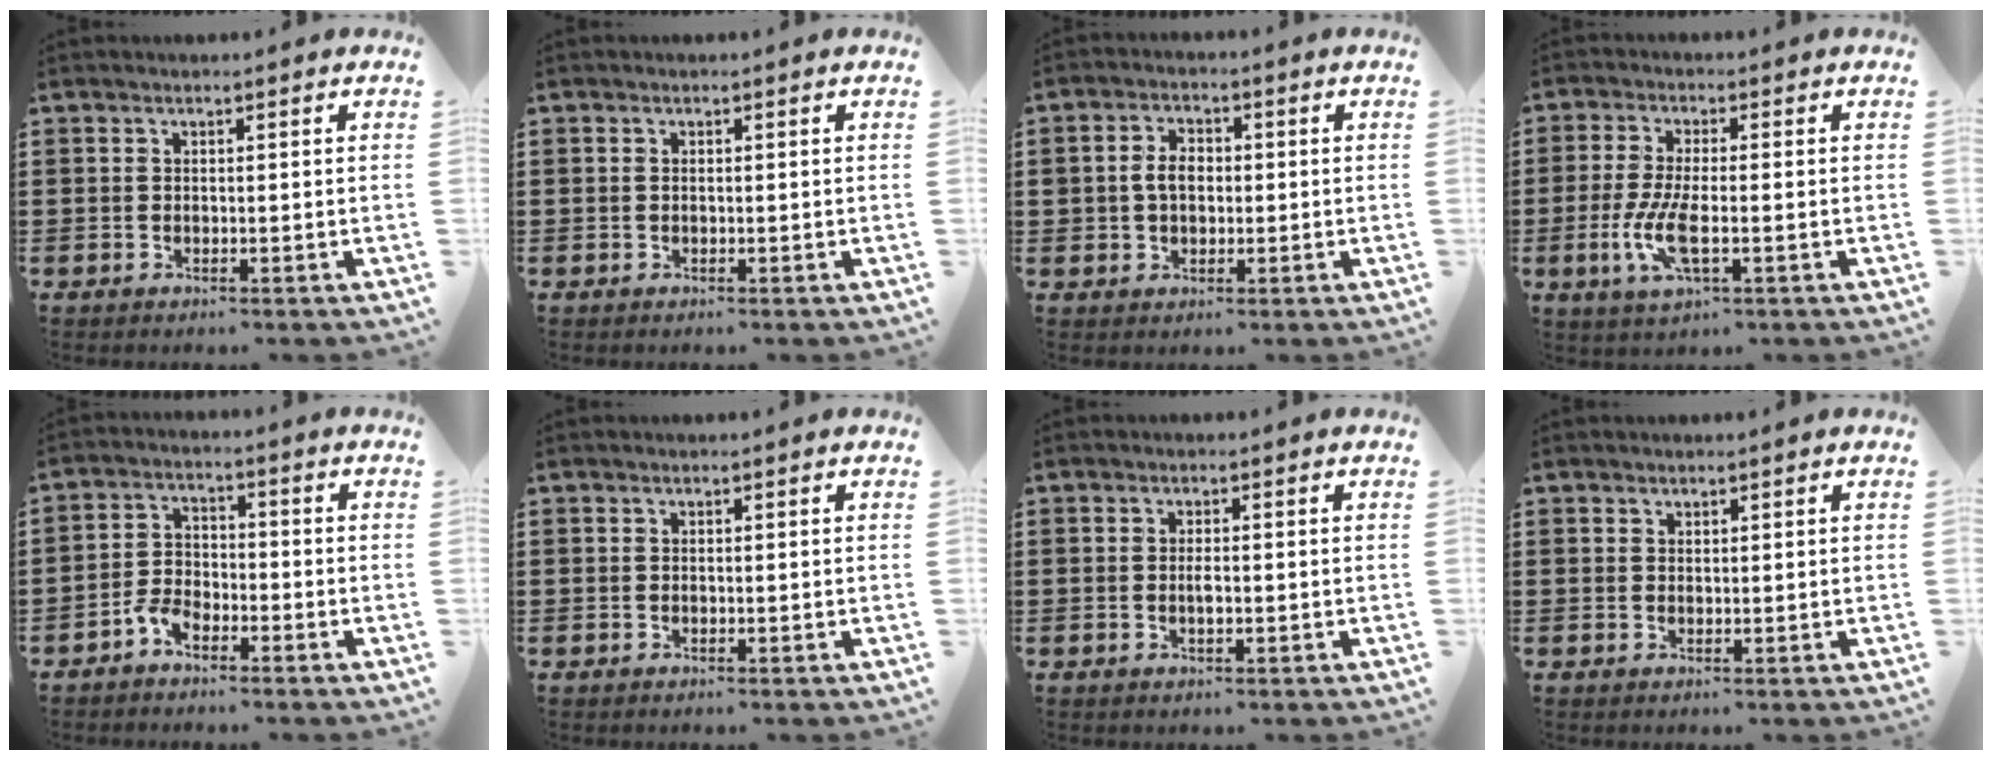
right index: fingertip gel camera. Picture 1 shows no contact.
{"total": 0.0}
{"total": 3.5, "force": [0.0, 2.6, 2.3], "torque": [-0.050, 0.010, -0.003]}
{"total": 6.5, "force": [-1.8, 1.9, 5.9], "torque": [-0.133, -0.014, -0.038]}
{"total": 3.9, "force": [-2.8, 2.1, 1.6], "torque": [-0.052, 0.003, -0.062]}
{"total": 0.0}
{"total": 1.6, "force": [-0.3, 0.5, 1.5], "torque": [-0.028, 0.000, -0.006]}
{"total": 0.6, "force": [0.5, 0.3, 0.0], "torque": [-0.001, 0.002, 0.011]}